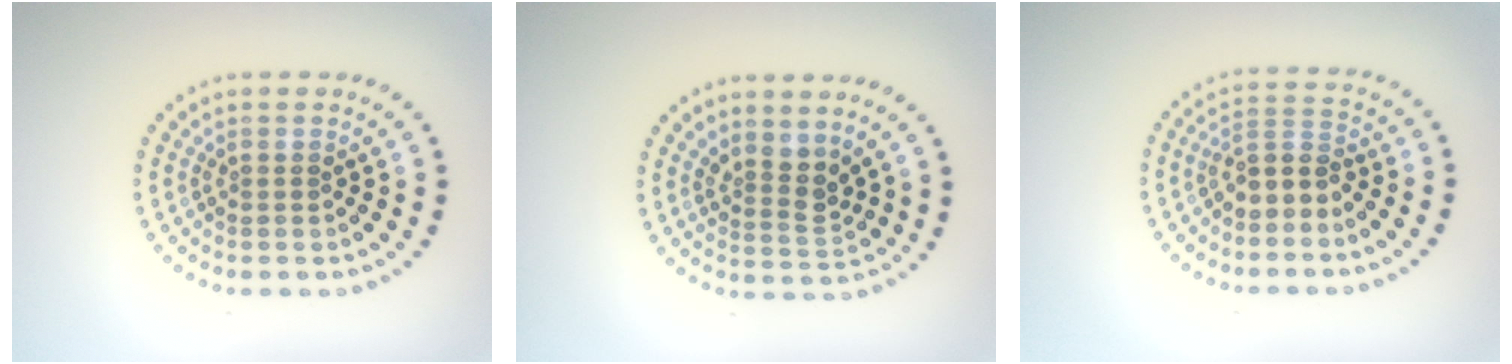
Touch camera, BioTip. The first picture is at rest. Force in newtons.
{"total": 2.4, "press": 1.8, "slide": 1.6}
{"total": 2.9, "press": 2.5, "slide": 1.4}